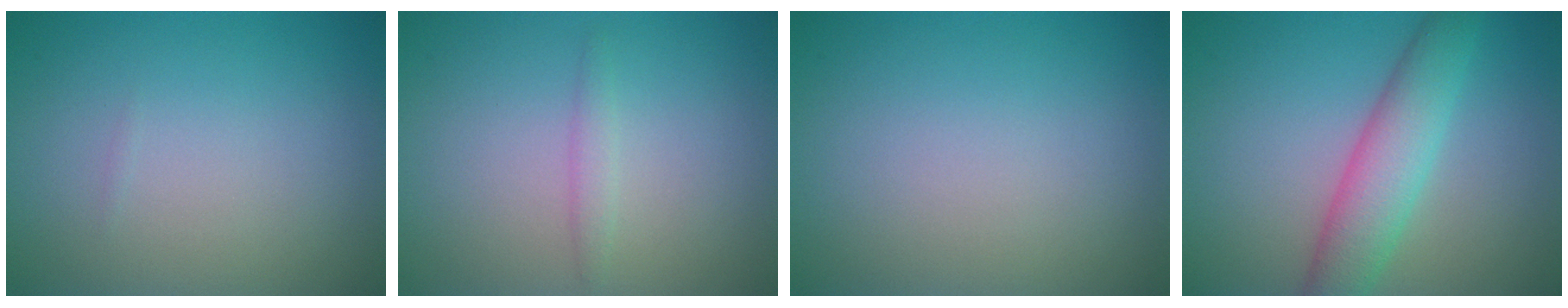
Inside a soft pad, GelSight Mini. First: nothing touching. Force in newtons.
{"total": 1.0, "press": 1.0, "slide": 0.0}
{"total": 0.0}
{"total": 5.1, "press": 5.0, "slide": 0.2}